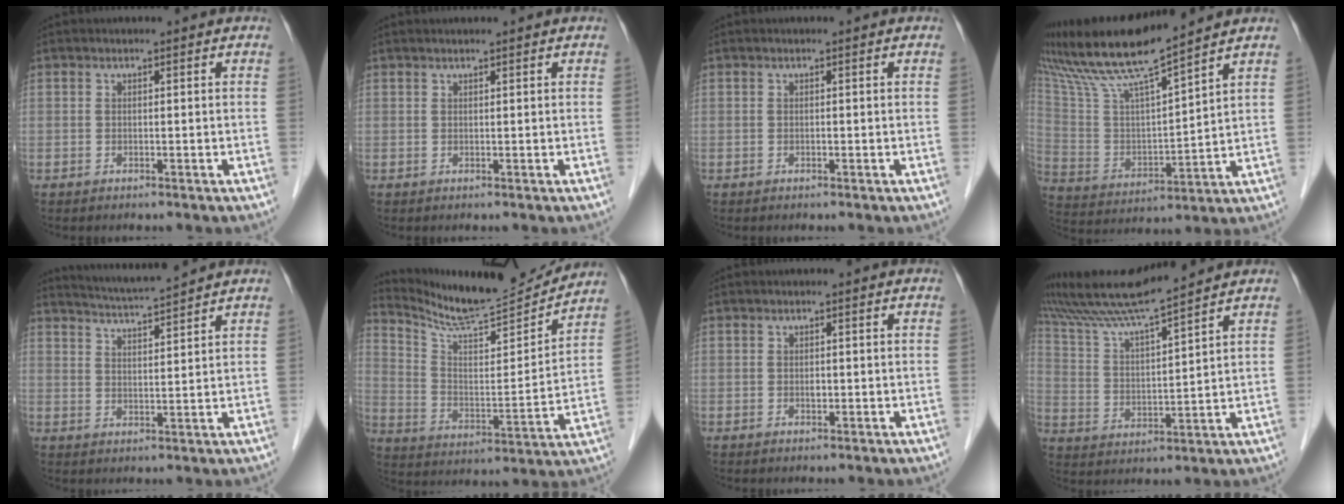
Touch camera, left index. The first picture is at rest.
{"total": 1.0, "force": [-0.9, -0.5, 0.1], "torque": [0.002, 0.009, -0.011]}
{"total": 2.1, "force": [-2.1, -0.4, -0.5], "torque": [0.009, -0.006, -0.035]}
{"total": 12.8, "force": [10.6, -0.8, 7.2], "torque": [-0.146, 0.004, 0.208]}
{"total": 4.8, "force": [4.4, -1.5, 1.2], "torque": [-0.032, 0.000, 0.079]}
{"total": 14.5, "force": [14.0, 0.1, 3.7], "torque": [-0.077, -0.035, 0.224]}
{"total": 2.1, "force": [-2.1, 0.0, -0.1], "torque": [0.002, -0.005, -0.035]}
{"total": 10.7, "force": [9.4, -1.6, 4.9], "torque": [-0.103, 0.009, 0.174]}